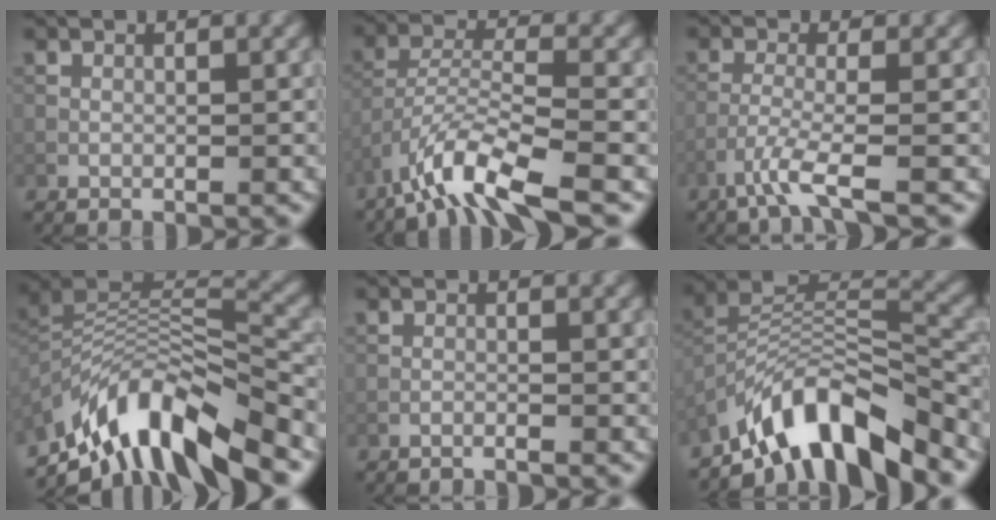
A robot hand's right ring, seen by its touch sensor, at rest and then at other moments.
{"total": 6.5, "force": [-4.9, 1.1, 4.1], "torque": [-0.074, -0.002, -0.098]}
{"total": 3.3, "force": [-2.1, 0.2, 2.6], "torque": [-0.051, -0.001, -0.059]}
{"total": 11.2, "force": [-7.4, 4.1, 7.4], "torque": [-0.135, 0.011, -0.138]}
{"total": 0.9, "force": [-0.8, 0.0, 0.3], "torque": [-0.006, 0.002, -0.019]}
{"total": 9.8, "force": [-7.3, 3.0, 5.8], "torque": [-0.087, 0.007, -0.138]}